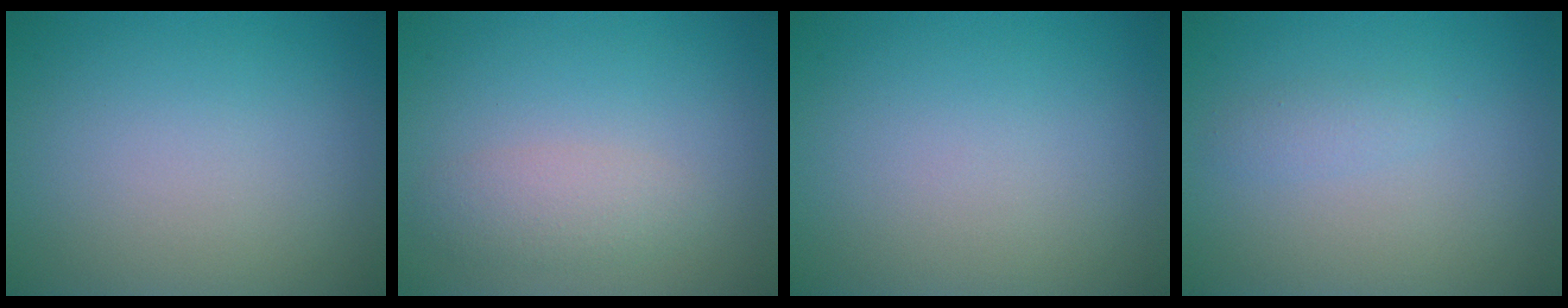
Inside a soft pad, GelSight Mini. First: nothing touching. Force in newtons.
{"total": 2.1, "press": 2.1, "slide": 0.1}
{"total": 0.0}
{"total": 1.0, "press": 1.0, "slide": 0.1}